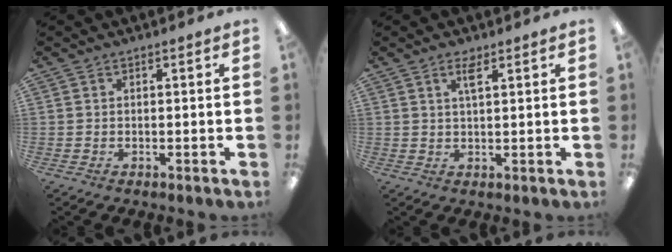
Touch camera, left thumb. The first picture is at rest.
{"total": 3.2, "force": [1.9, 0.9, 2.3], "torque": [-0.045, 0.001, 0.031]}